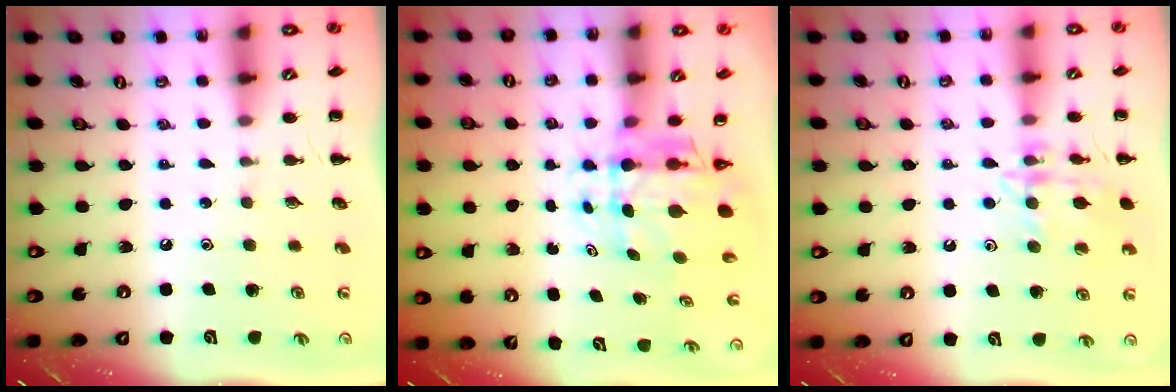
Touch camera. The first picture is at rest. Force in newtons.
{"total": 6.6, "press": 6.1, "slide": 2.5}
{"total": 12.9, "press": 12.9, "slide": 0.8}